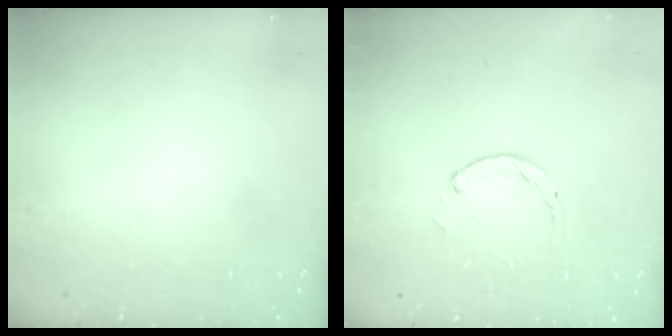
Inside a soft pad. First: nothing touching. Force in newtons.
{"total": 0.7, "press": 0.7, "slide": 0.2}